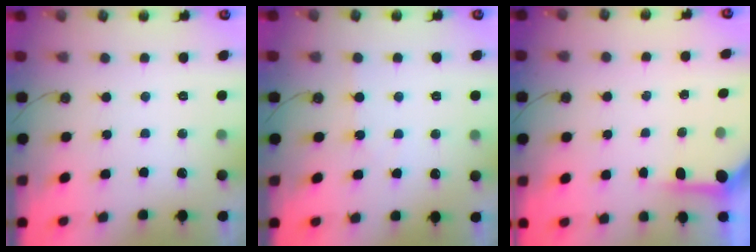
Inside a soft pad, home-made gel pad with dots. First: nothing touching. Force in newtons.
{"total": 1.5, "press": 1.4, "slide": 0.3}
{"total": 3.8, "press": 3.8, "slide": 0.4}